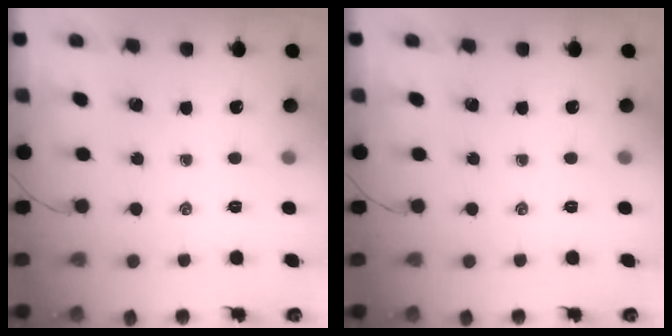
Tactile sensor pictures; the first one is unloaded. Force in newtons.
{"total": 0.0}